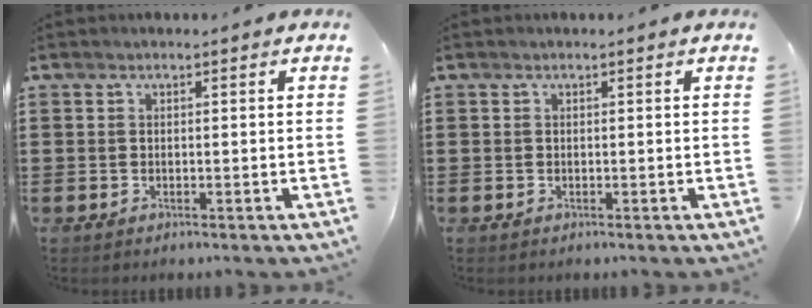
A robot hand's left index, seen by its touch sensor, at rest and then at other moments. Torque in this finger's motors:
{"motor_torque": [0.07, -0.03, 0.00, 0.01]}